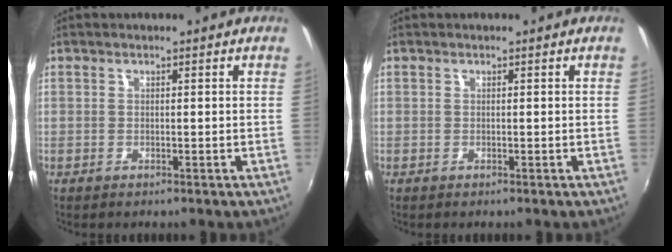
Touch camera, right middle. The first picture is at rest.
{"total": 0.0}